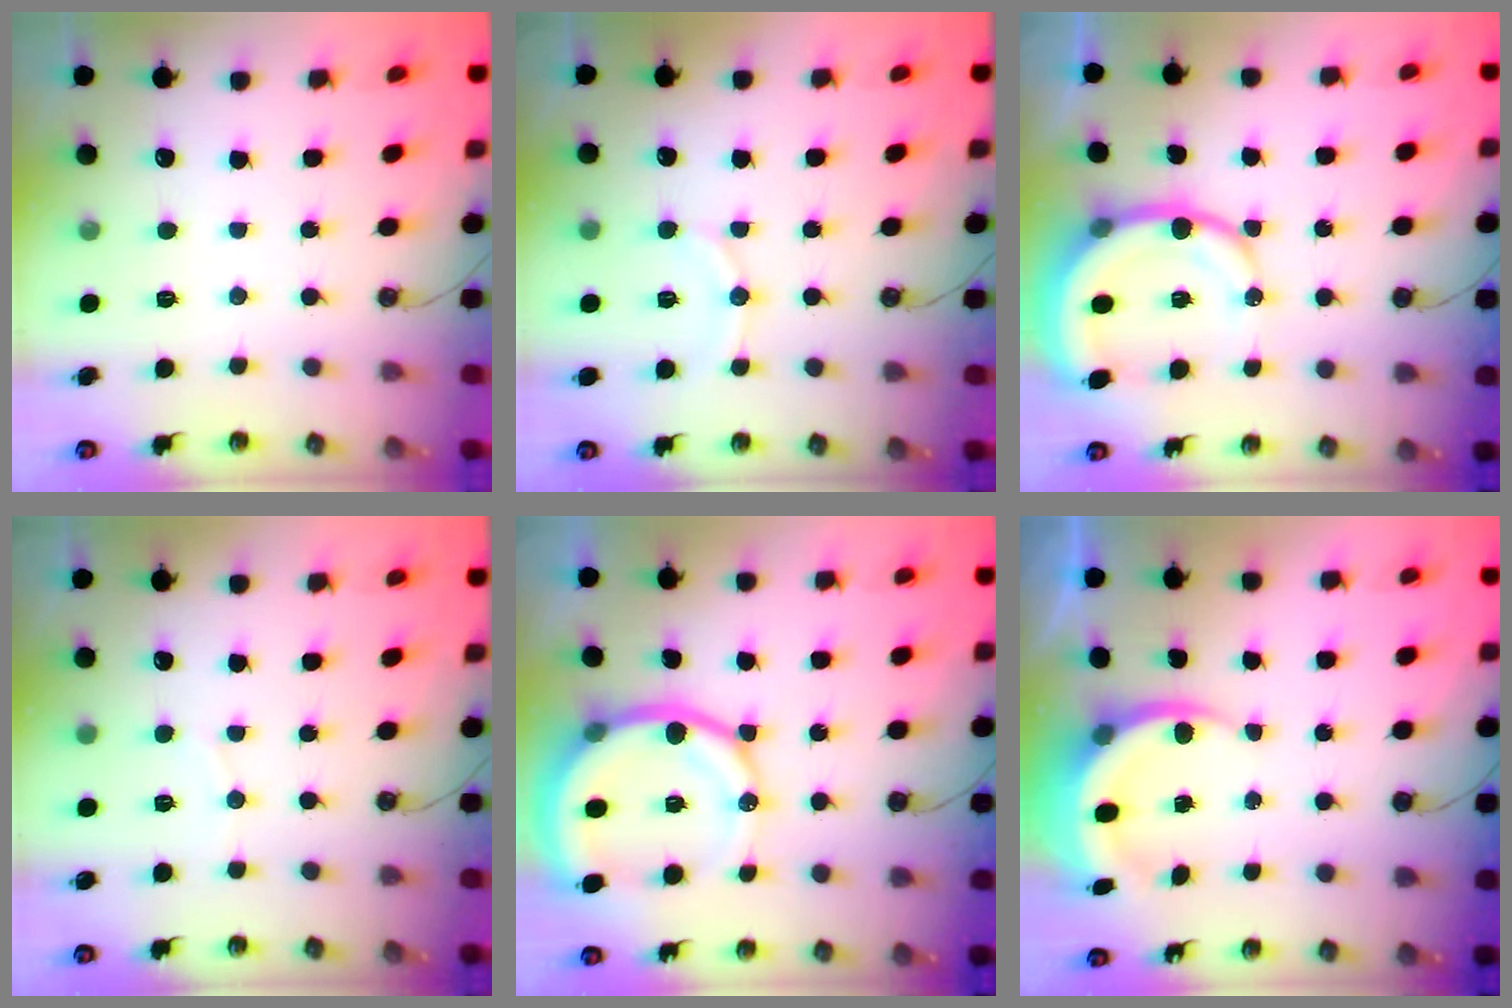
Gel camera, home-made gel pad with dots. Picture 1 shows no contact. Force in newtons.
{"total": 8.4, "press": 7.9, "slide": 2.7}
{"total": 12.2, "press": 12.0, "slide": 2.4}
{"total": 4.4, "press": 4.3, "slide": 0.5}
{"total": 17.5, "press": 17.3, "slide": 3.2}
{"total": 6.2, "press": 6.0, "slide": 1.6}